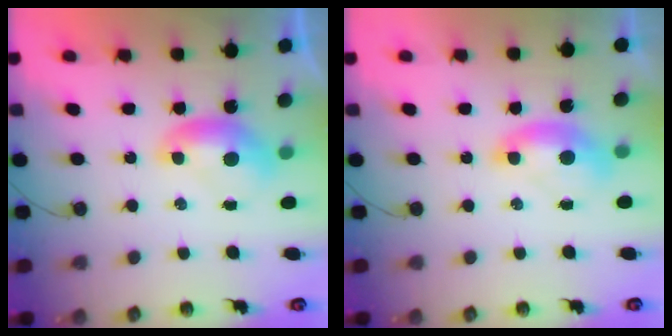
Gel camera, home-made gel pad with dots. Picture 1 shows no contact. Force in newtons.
{"total": 1.7, "press": 1.7, "slide": 0.5}